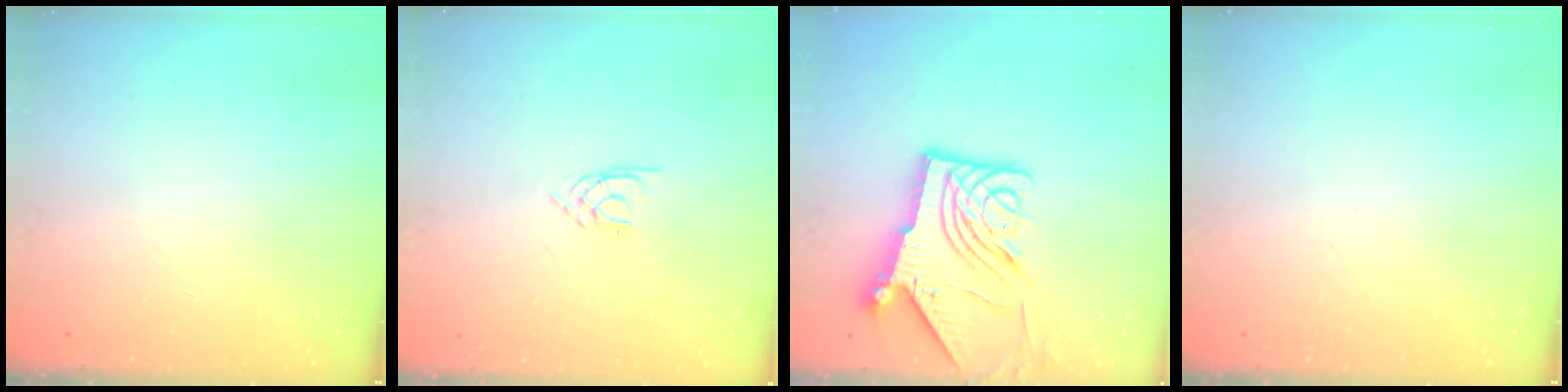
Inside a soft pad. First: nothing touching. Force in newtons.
{"total": 2.1, "press": 2.0, "slide": 0.3}
{"total": 12.4, "press": 12.3, "slide": 1.4}
{"total": 0.0}